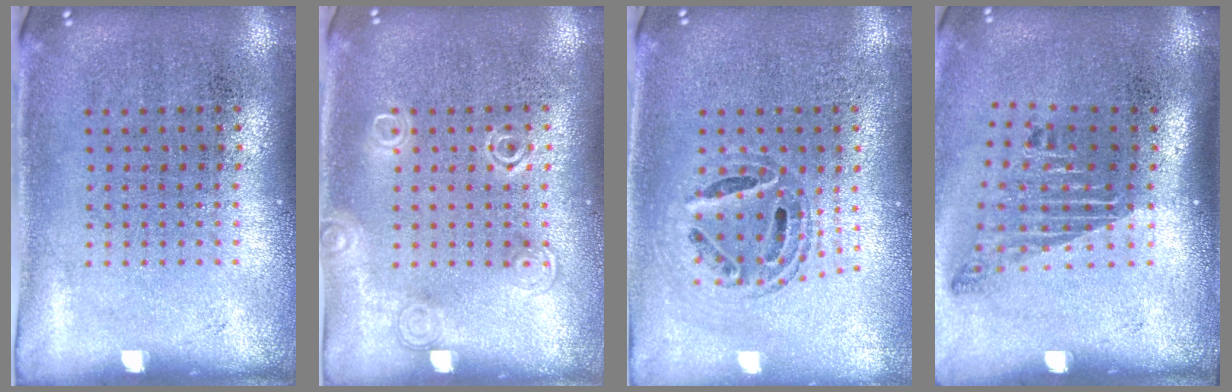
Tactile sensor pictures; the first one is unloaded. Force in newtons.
{"total": 1.7, "press": 1.7, "slide": 0.3}
{"total": 0.8, "press": 0.7, "slide": 0.1}
{"total": 1.8, "press": 1.2, "slide": 1.4}